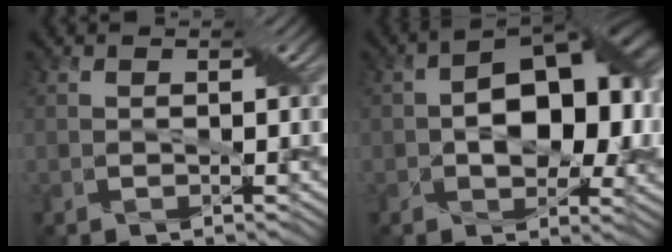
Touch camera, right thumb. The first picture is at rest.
{"total": 12.2, "force": [0.3, 7.7, 9.5], "torque": [-0.116, 0.012, 0.004]}